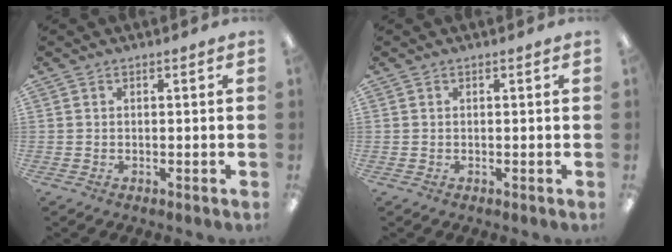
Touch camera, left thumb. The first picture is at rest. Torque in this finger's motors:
{"motor_torque": [-0.01, 0.01, -0.12, -0.07, 0.03]}